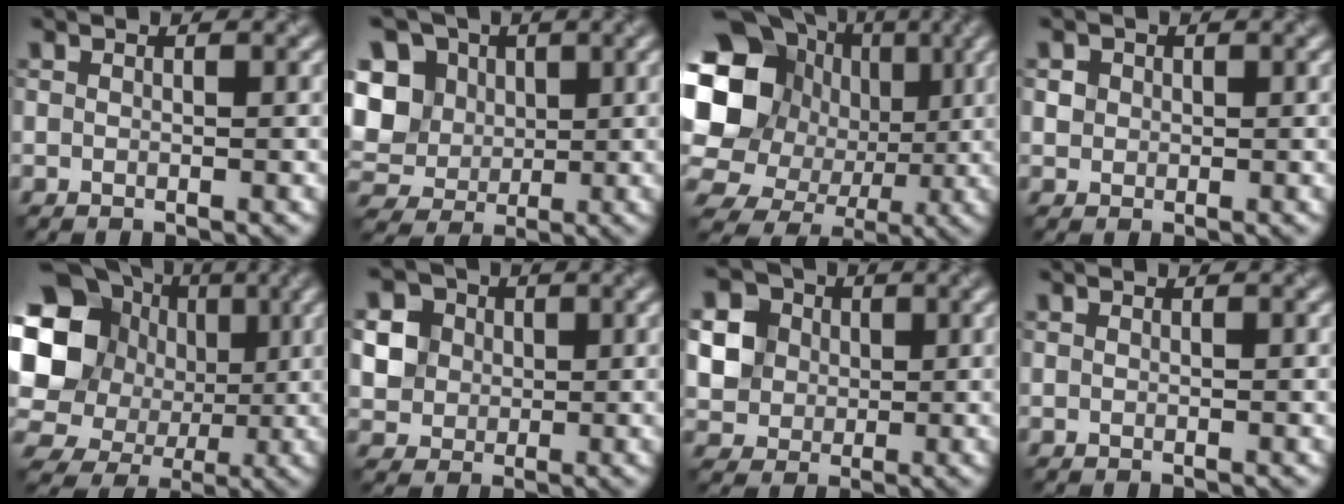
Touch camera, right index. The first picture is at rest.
{"total": 11.4, "force": [3.3, 9.5, 5.3], "torque": [-0.135, 0.021, 0.053]}
{"total": 15.5, "force": [1.5, 13.2, 8.0], "torque": [-0.171, 0.000, 0.017]}
{"total": 1.4, "force": [0.5, 1.3, 0.4], "torque": [-0.010, 0.000, 0.016]}
{"total": 15.8, "force": [3.1, 13.9, 6.9], "torque": [-0.182, 0.024, 0.038]}
{"total": 6.8, "force": [2.1, 5.9, 2.6], "torque": [-0.060, 0.024, 0.028]}
{"total": 7.5, "force": [1.9, 6.6, 3.0], "torque": [-0.070, 0.023, 0.026]}
{"total": 0.0}